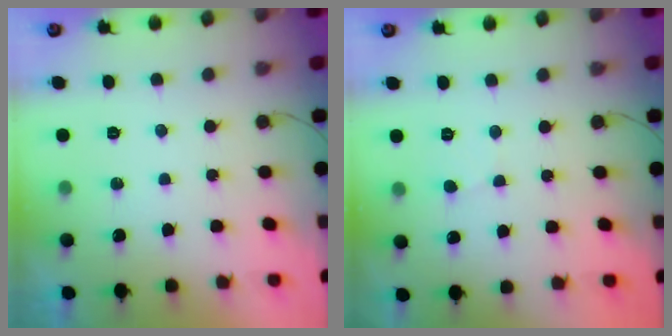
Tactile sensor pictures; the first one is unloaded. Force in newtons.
{"total": 1.6, "press": 1.6, "slide": 0.1}